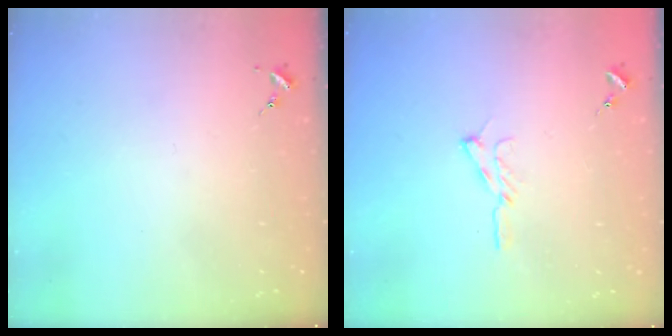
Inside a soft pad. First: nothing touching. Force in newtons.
{"total": 6.8, "press": 6.8, "slide": 0.7}